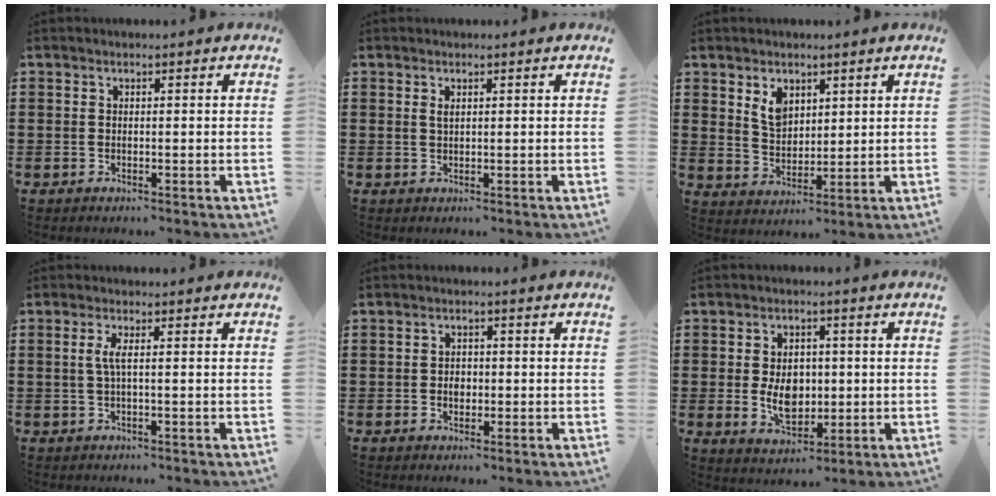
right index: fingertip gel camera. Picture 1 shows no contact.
{"total": 1.1, "force": [0.5, 0.4, 0.9], "torque": [-0.019, 0.003, 0.008]}
{"total": 4.5, "force": [2.5, 3.0, 2.3], "torque": [-0.057, 0.008, 0.046]}
{"total": 2.4, "force": [0.0, 0.1, 2.4], "torque": [-0.055, -0.007, -0.003]}
{"total": 1.9, "force": [-0.3, 1.4, 1.2], "torque": [-0.018, 0.001, -0.009]}
{"total": 6.5, "force": [-0.2, 4.5, 4.7], "torque": [-0.078, 0.000, -0.010]}